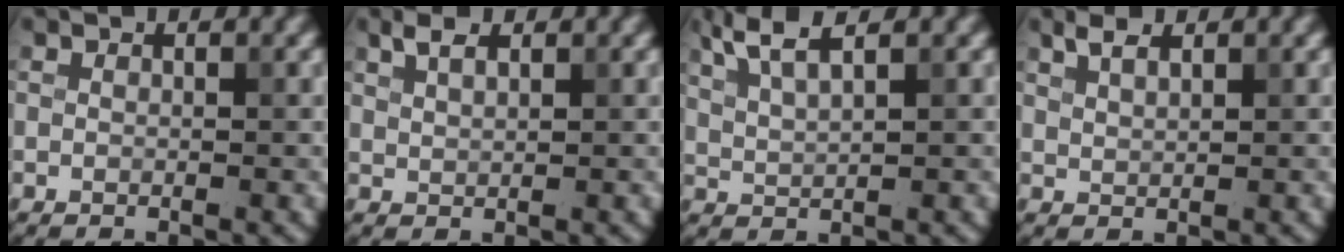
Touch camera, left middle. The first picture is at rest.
{"total": 1.8, "force": [1.3, 0.7, 1.1], "torque": [-0.022, 0.003, 0.026]}
{"total": 3.7, "force": [2.6, 0.9, 2.5], "torque": [-0.055, 0.011, 0.055]}
{"total": 1.7, "force": [1.3, 0.6, 0.9], "torque": [-0.021, 0.002, 0.028]}